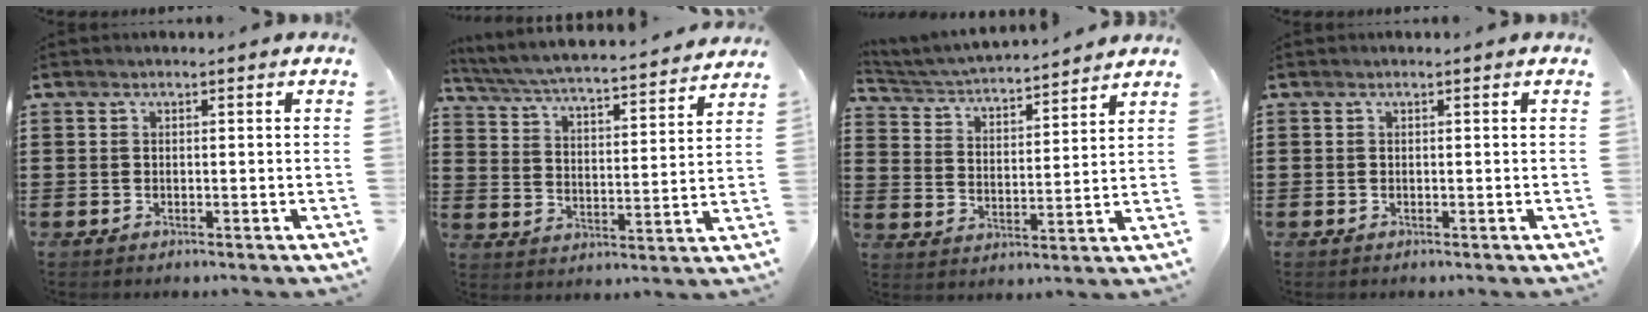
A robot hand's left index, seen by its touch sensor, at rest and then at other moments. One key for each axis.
{"total": 4.3, "fx": 4.1, "fy": -0.4, "fz": 1.1, "tx": -0.043, "ty": -0.038, "tz": 0.061}
{"total": 3.7, "fx": 3.7, "fy": -0.1, "fz": 0.6, "tx": -0.033, "ty": -0.032, "tz": 0.057}
{"total": 0.0}